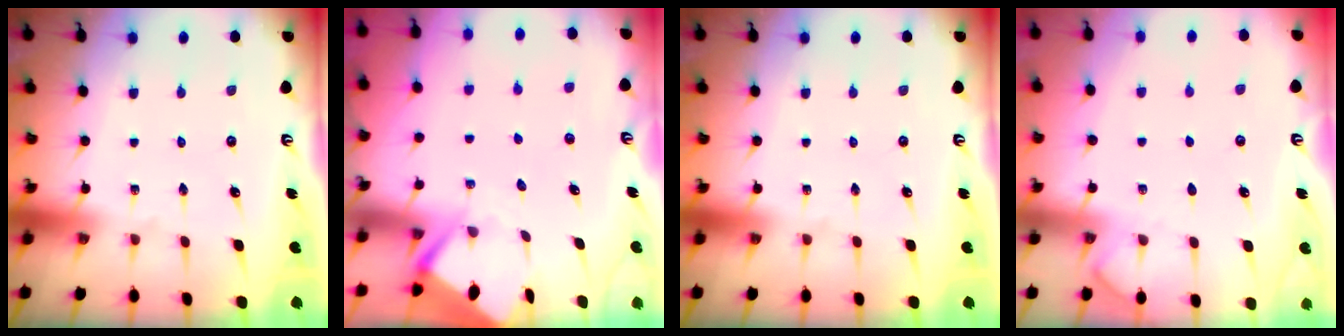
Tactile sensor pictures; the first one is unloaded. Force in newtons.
{"total": 3.4, "press": 3.4, "slide": 0.3}
{"total": 0.0}
{"total": 2.4, "press": 2.4, "slide": 0.4}